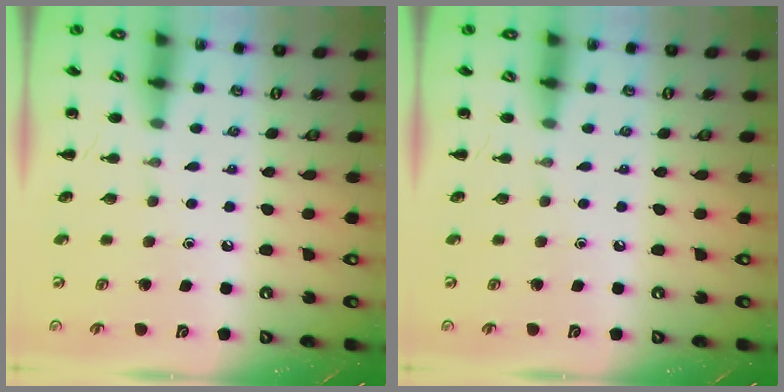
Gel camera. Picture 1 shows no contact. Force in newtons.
{"total": 0.0}